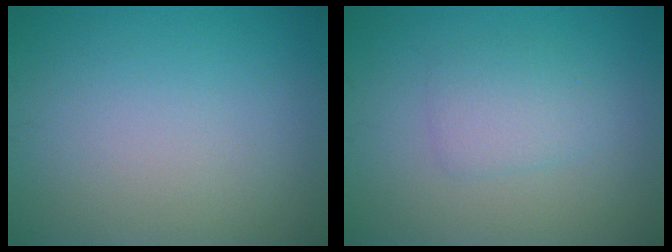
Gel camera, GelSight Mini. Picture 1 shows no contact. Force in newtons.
{"total": 2.3, "press": 2.3, "slide": 0.0}